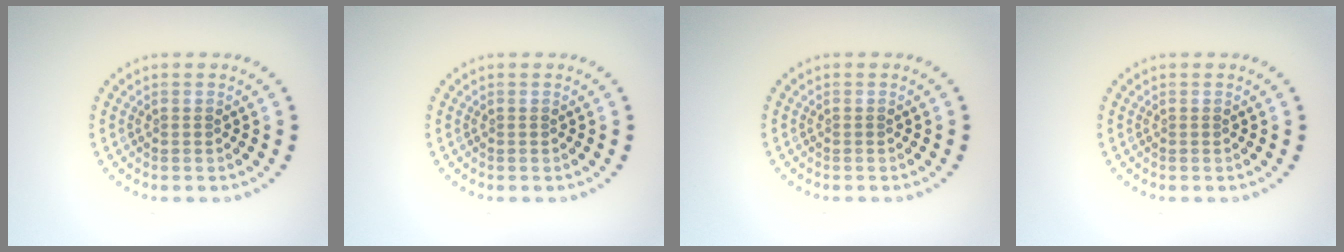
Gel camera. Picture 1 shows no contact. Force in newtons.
{"total": 0.0}
{"total": 0.0}
{"total": 0.0}